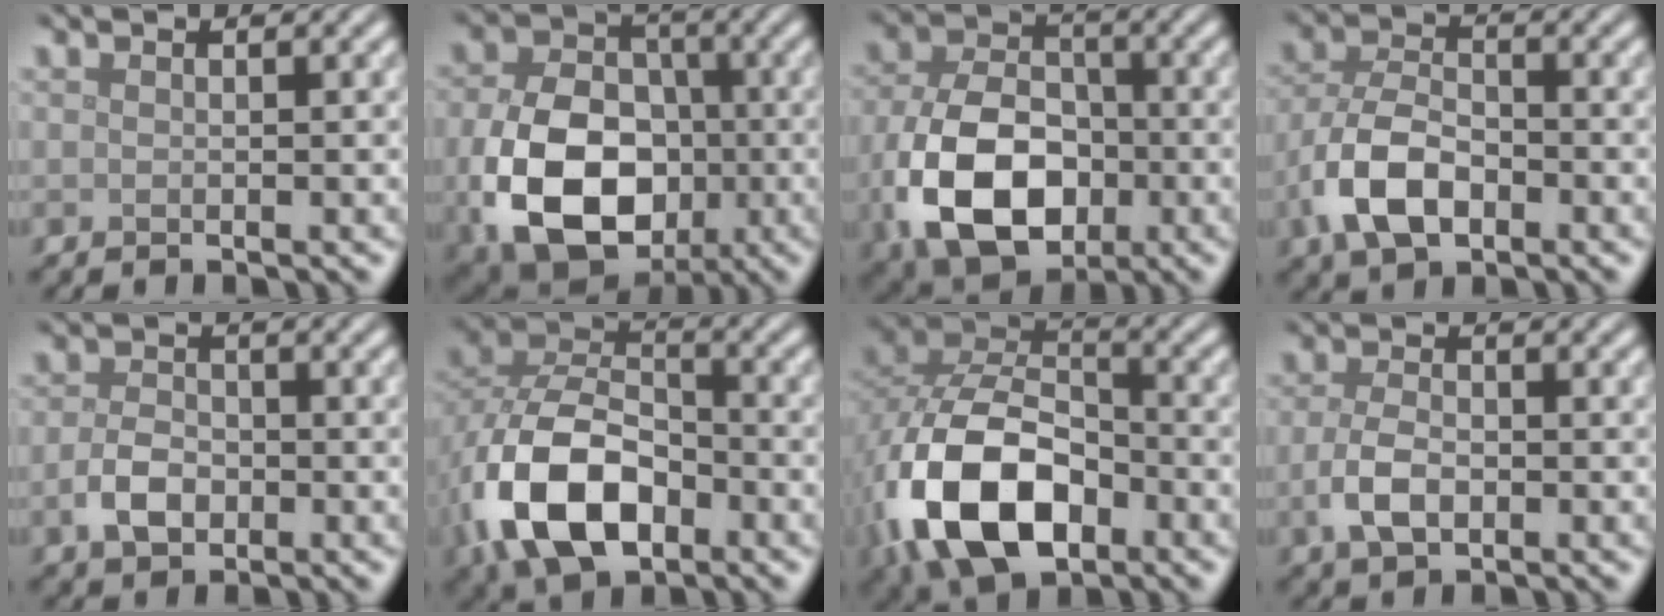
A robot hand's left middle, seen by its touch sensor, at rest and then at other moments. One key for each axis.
{"total": 12.1, "fx": -2.7, "fy": 8.8, "fz": 7.9, "tx": -0.160, "ty": -0.034, "tz": -0.046}
{"total": 11.0, "fx": -3.1, "fy": 7.5, "fz": 7.4, "tx": -0.165, "ty": -0.020, "tz": -0.059}
{"total": 6.3, "fx": -2.5, "fy": 3.8, "fz": 4.5, "tx": -0.097, "ty": -0.002, "tz": -0.056}
{"total": 3.0, "fx": -1.0, "fy": 2.1, "fz": 1.9, "tx": -0.038, "ty": -0.001, "tz": -0.022}
{"total": 10.4, "fx": -3.8, "fy": 6.5, "fz": 7.1, "tx": -0.156, "ty": -0.006, "tz": -0.075}
{"total": 12.8, "fx": -4.7, "fy": 8.0, "fz": 8.8, "tx": -0.201, "ty": -0.019, "tz": -0.088}
{"total": 3.2, "fx": -0.8, "fy": 1.9, "fz": 2.5, "tx": -0.053, "ty": -0.004, "tz": -0.016}